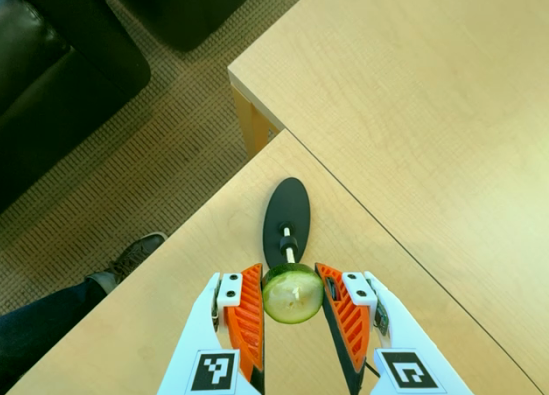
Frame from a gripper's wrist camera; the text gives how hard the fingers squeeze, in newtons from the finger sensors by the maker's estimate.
{"total": 10.6, "left": 10.1, "right": 11.0}